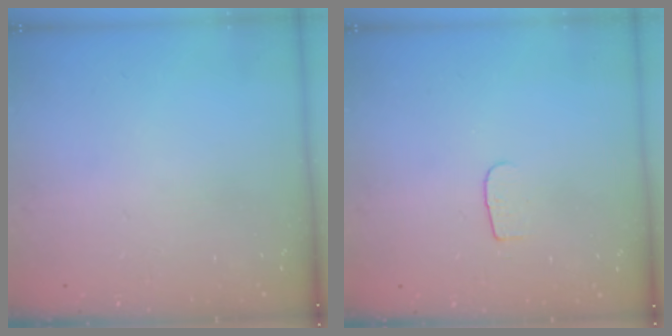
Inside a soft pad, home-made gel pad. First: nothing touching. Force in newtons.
{"total": 4.2, "press": 4.2, "slide": 0.4}